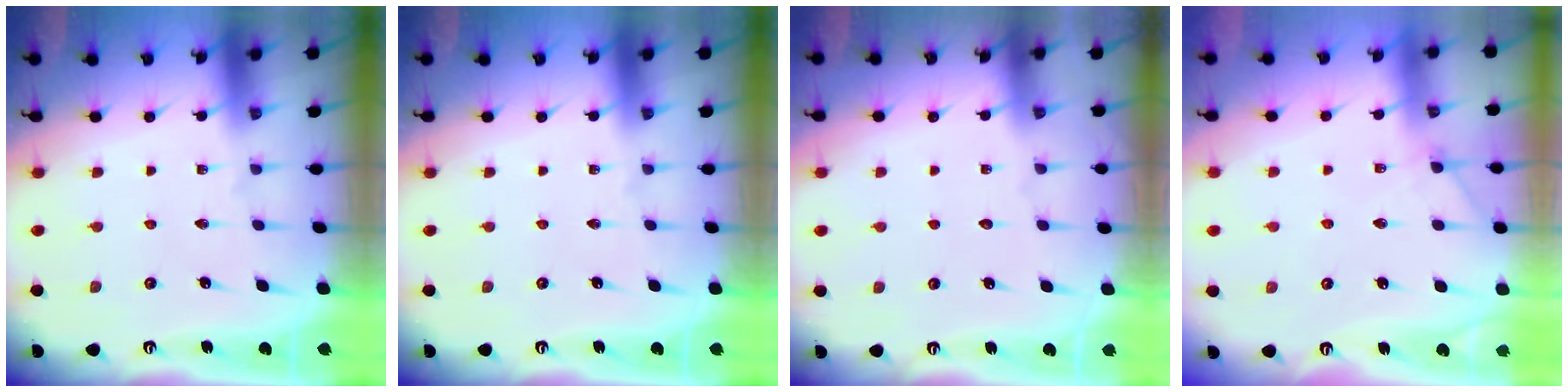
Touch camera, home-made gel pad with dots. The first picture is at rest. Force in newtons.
{"total": 0.0}
{"total": 0.8, "press": 0.8, "slide": 0.1}
{"total": 4.2, "press": 4.2, "slide": 0.6}